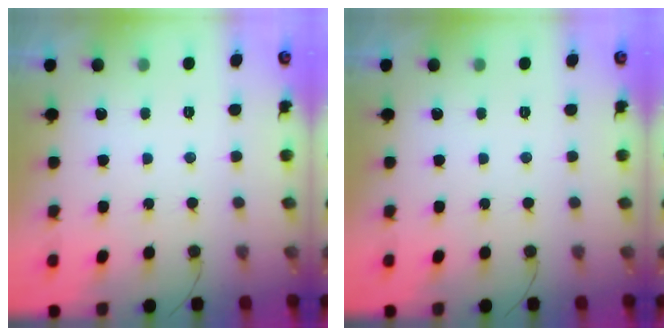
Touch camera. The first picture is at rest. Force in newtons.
{"total": 0.0}